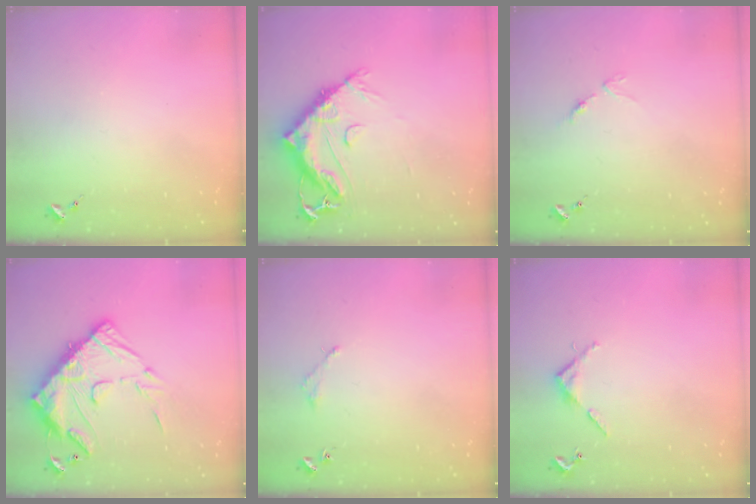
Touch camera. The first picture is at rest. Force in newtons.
{"total": 14.1, "press": 14.0, "slide": 1.4}
{"total": 3.0, "press": 2.9, "slide": 0.4}
{"total": 20.4, "press": 20.4, "slide": 1.7}
{"total": 2.0, "press": 2.0, "slide": 0.2}
{"total": 4.0, "press": 4.0, "slide": 0.3}